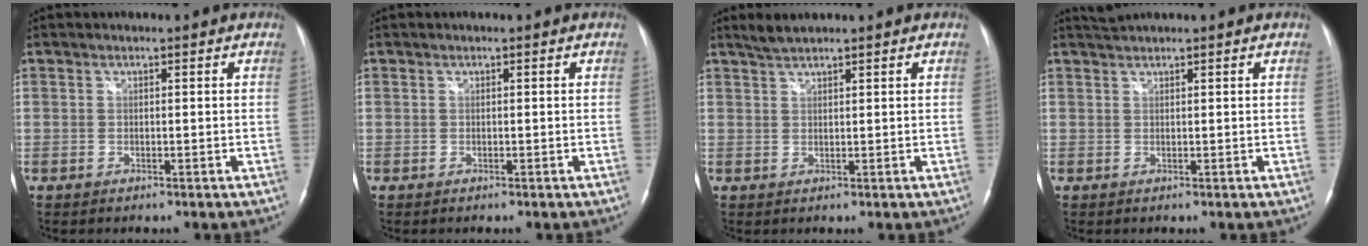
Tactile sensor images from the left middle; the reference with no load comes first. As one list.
[{"total": 0.0}, {"total": 2.2, "force": [2.1, -0.1, 0.8], "torque": [-0.022, 0.006, 0.042]}, {"total": 1.4, "force": [1.3, -0.5, 0.1], "torque": [-0.006, 0.008, 0.033]}]